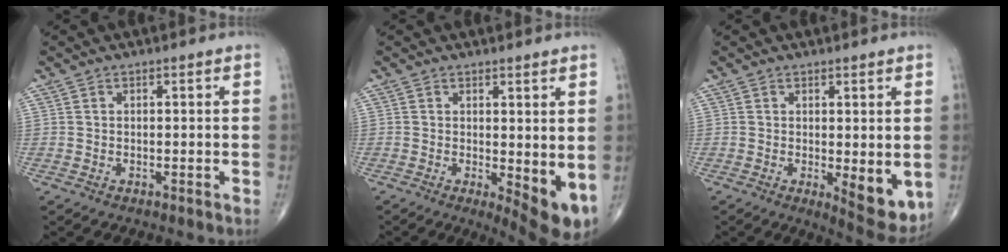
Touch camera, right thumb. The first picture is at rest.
{"total": 7.5, "force": [-0.2, 2.8, 7.0], "torque": [-0.090, -0.018, 0.004]}
{"total": 7.7, "force": [-0.9, 2.8, 7.1], "torque": [-0.087, -0.022, -0.004]}